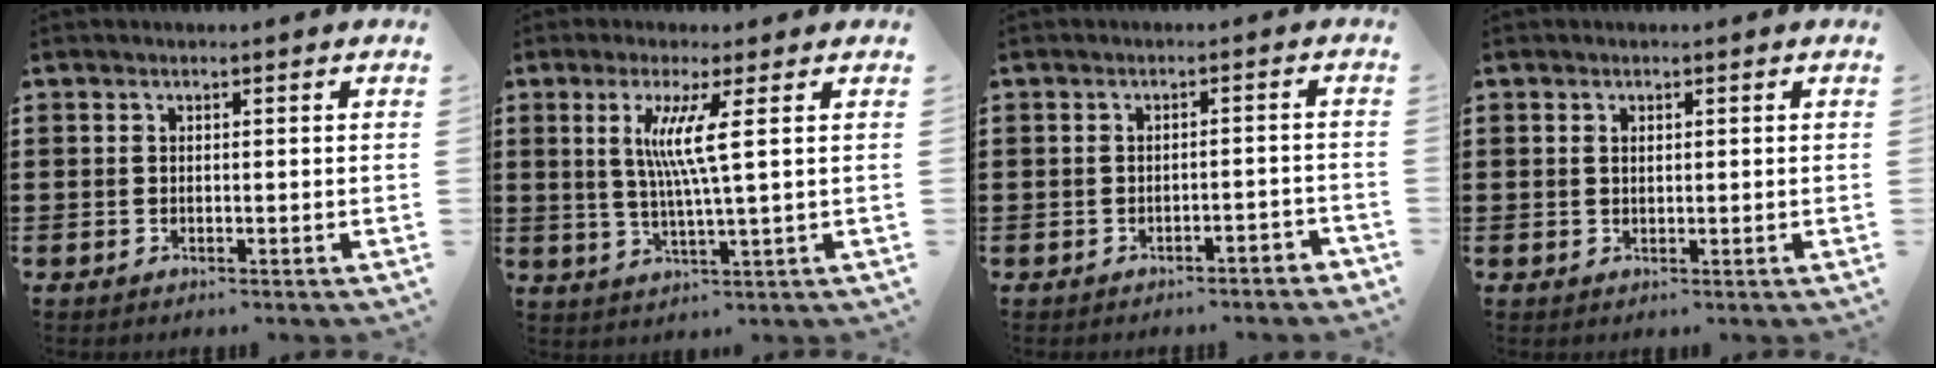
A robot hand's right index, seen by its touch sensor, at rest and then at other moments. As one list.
[{"total": 6.3, "force": [1.4, -0.8, 6.1], "torque": [-0.122, -0.010, 0.018]}, {"total": 2.1, "force": [-2.0, 0.1, 0.7], "torque": [-0.016, 0.001, -0.041]}, {"total": 0.8, "force": [0.2, 0.4, 0.7], "torque": [-0.015, 0.002, 0.004]}]